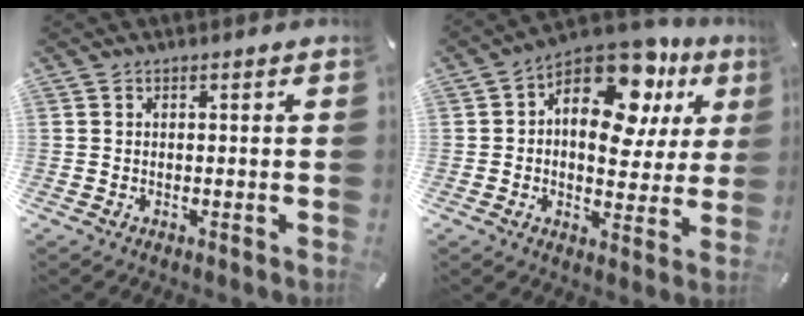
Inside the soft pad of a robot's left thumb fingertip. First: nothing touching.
{"total": 17.0, "force": [8.9, 9.5, 10.9], "torque": [-0.154, -0.073, 0.154]}